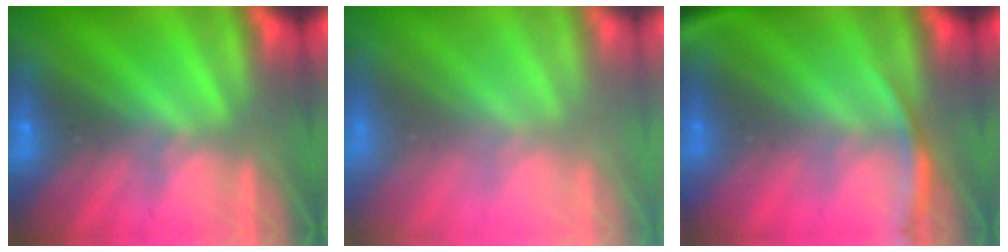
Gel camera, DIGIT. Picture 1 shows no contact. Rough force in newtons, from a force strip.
{"total": 9.1}
{"total": 2.6}